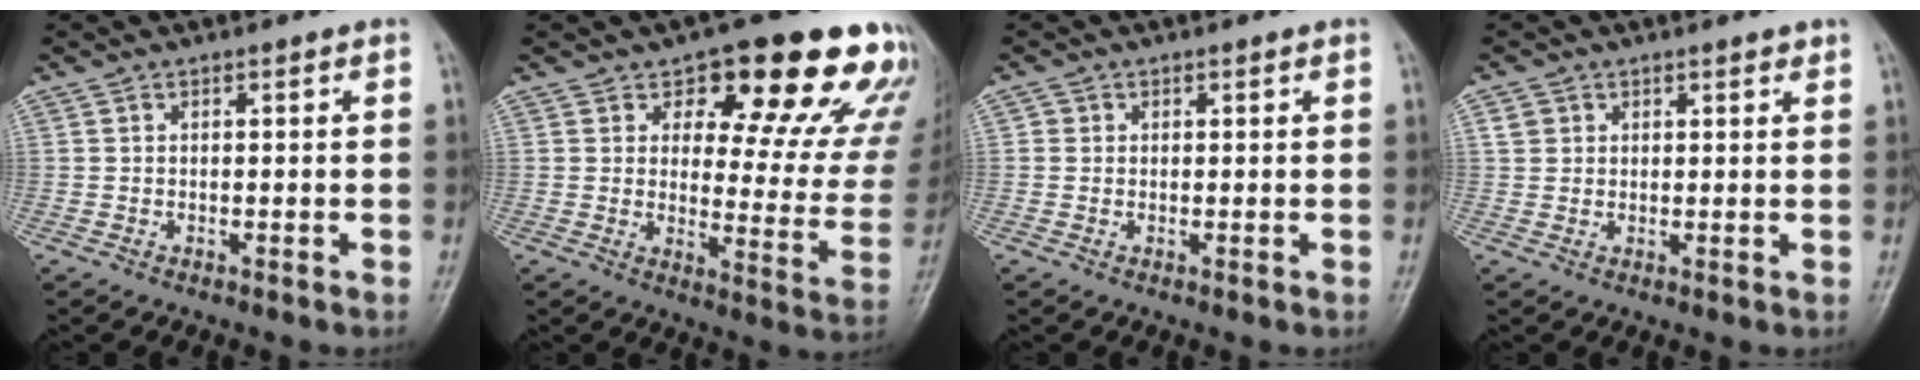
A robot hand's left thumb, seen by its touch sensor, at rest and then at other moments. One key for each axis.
{"total": 19.8, "fx": 13.4, "fy": 8.0, "fz": 12.3, "tx": -0.096, "ty": -0.076, "tz": 0.160}
{"total": 0.9, "fx": 0.2, "fy": 0.8, "fz": 0.2, "tx": 0.002, "ty": 0.001, "tz": 0.001}
{"total": 2.6, "fx": 1.5, "fy": 1.9, "fz": 0.9, "tx": -0.002, "ty": -0.005, "tz": 0.023}